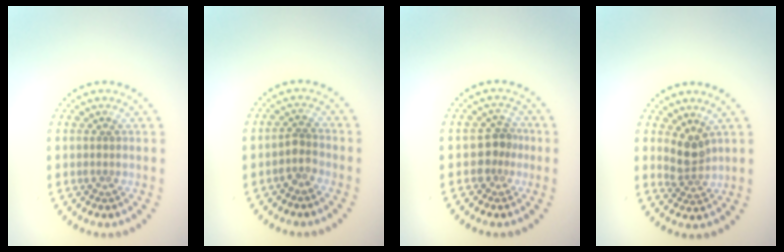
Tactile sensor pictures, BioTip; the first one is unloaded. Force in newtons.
{"total": 1.5, "press": 1.2, "slide": 1.0}
{"total": 2.2, "press": 1.7, "slide": 1.4}
{"total": 2.3, "press": 1.8, "slide": 1.4}